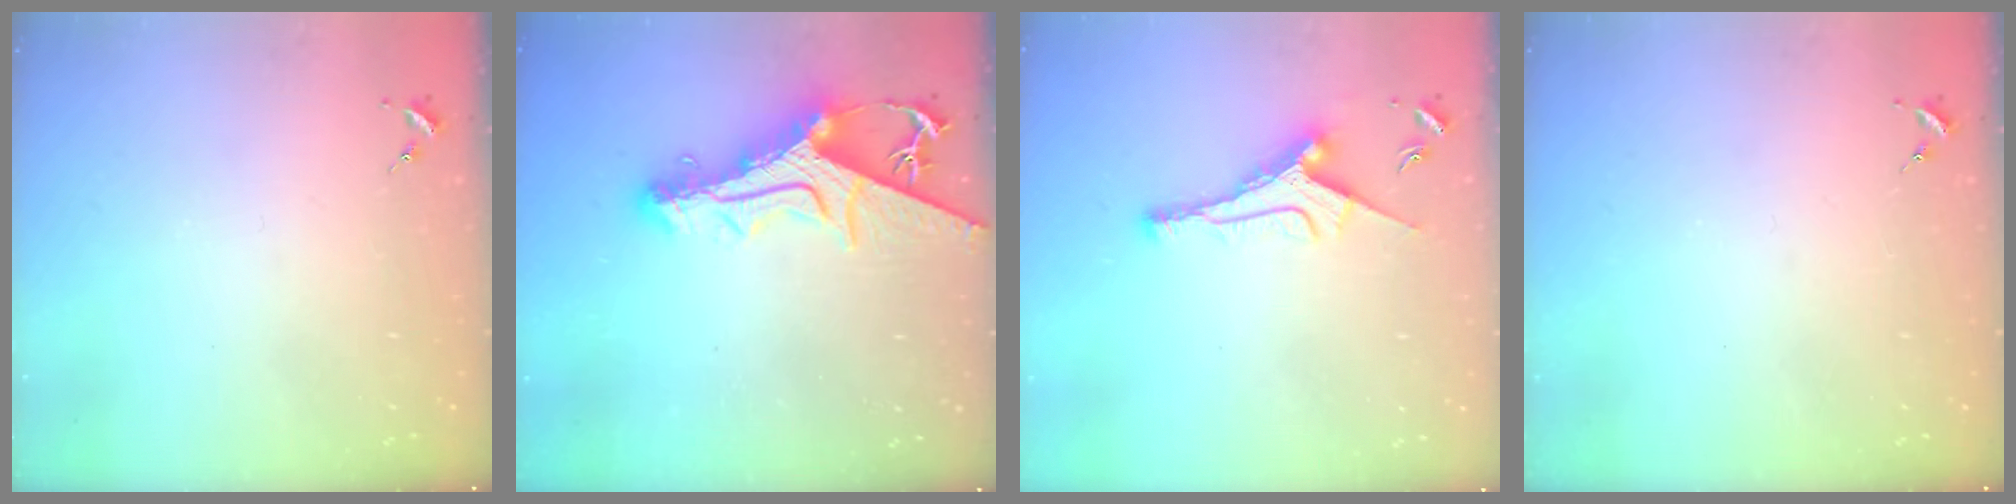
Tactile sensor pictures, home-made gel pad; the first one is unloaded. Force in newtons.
{"total": 13.4, "press": 13.3, "slide": 1.4}
{"total": 10.1, "press": 10.1, "slide": 0.3}
{"total": 0.0}